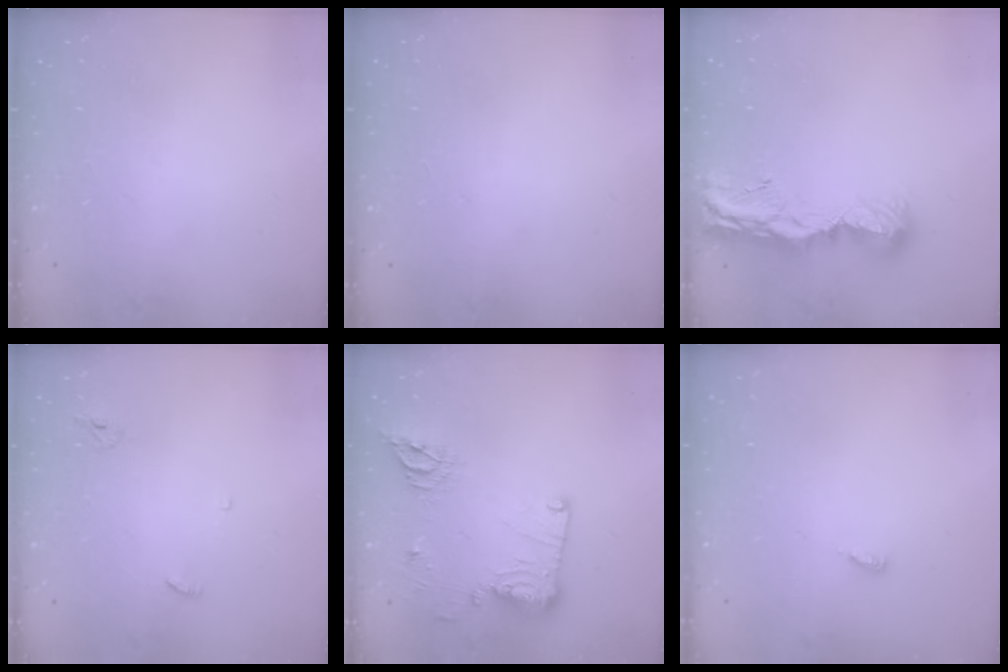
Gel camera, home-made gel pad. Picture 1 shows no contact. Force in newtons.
{"total": 1.0, "press": 0.8, "slide": 0.6}
{"total": 12.3, "press": 12.3, "slide": 1.3}
{"total": 3.2, "press": 3.2, "slide": 0.2}
{"total": 15.4, "press": 15.3, "slide": 1.5}
{"total": 2.9, "press": 2.9, "slide": 0.2}